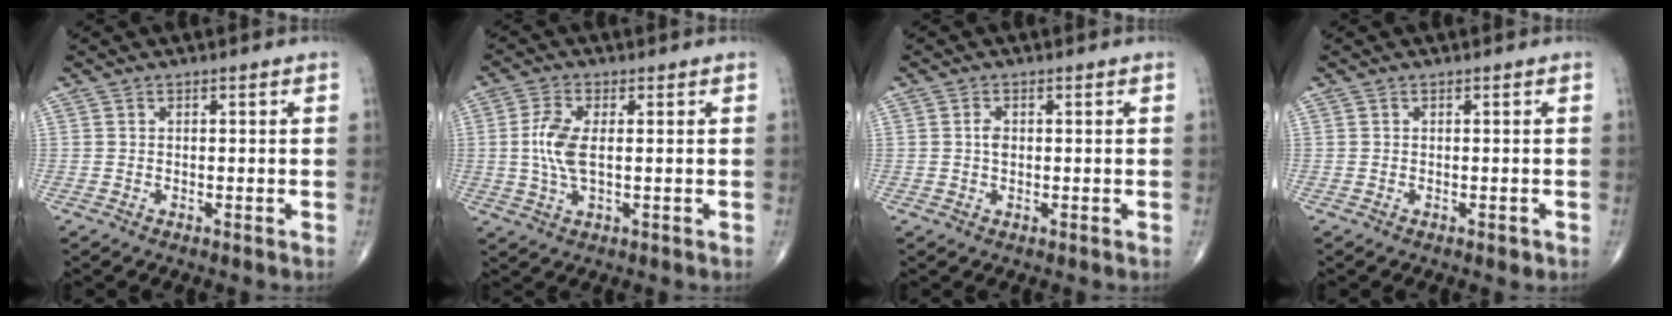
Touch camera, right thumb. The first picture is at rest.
{"total": 6.4, "force": [0.3, 2.7, 5.8], "torque": [-0.133, -0.001, 0.002]}
{"total": 1.6, "force": [0.1, 1.1, 1.2], "torque": [-0.016, 0.003, 0.000]}
{"total": 0.6, "force": [-0.3, 0.3, 0.4], "torque": [0.000, 0.000, -0.005]}